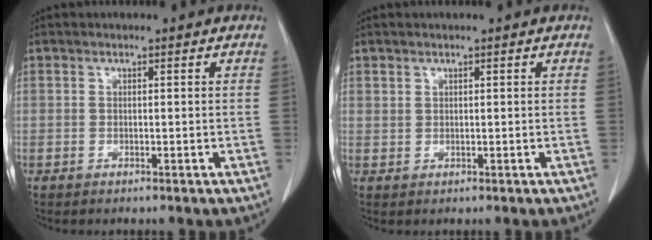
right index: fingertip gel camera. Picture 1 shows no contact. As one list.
[{"total": 0.8, "force": [0.7, 0.3, 0.0], "torque": [0.007, 0.000, 0.015]}]